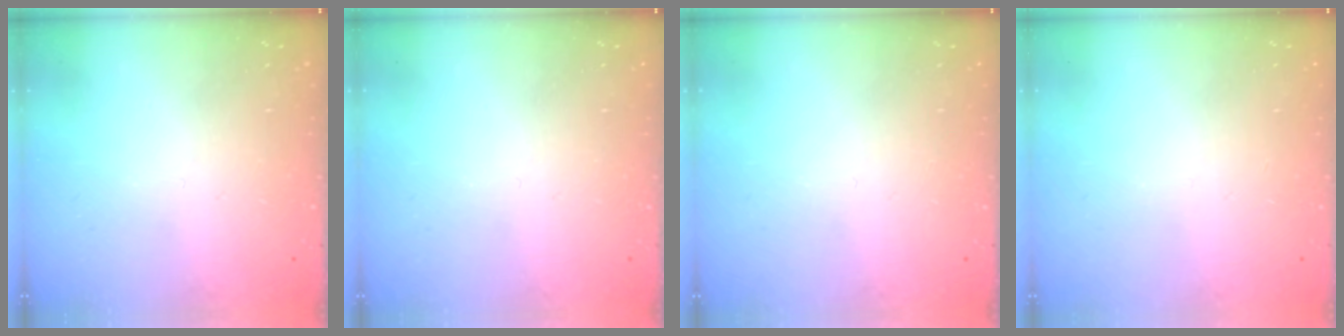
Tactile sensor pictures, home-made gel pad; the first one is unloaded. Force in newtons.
{"total": 0.0}
{"total": 0.0}
{"total": 0.0}